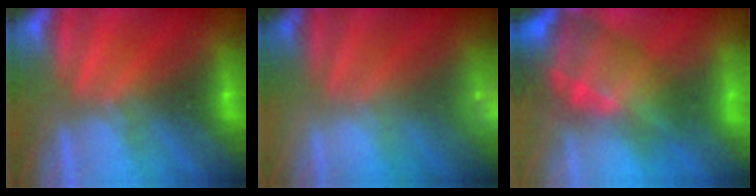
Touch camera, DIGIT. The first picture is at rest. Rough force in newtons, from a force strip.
{"total": 2.1}
{"total": 7.0}